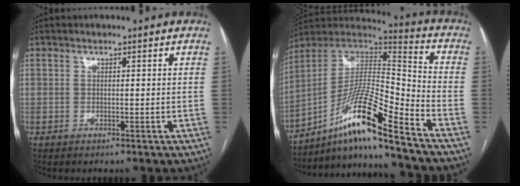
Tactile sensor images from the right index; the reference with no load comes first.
{"total": 15.8, "force": [-10.8, -0.1, 11.5], "torque": [-0.211, 0.018, -0.191]}